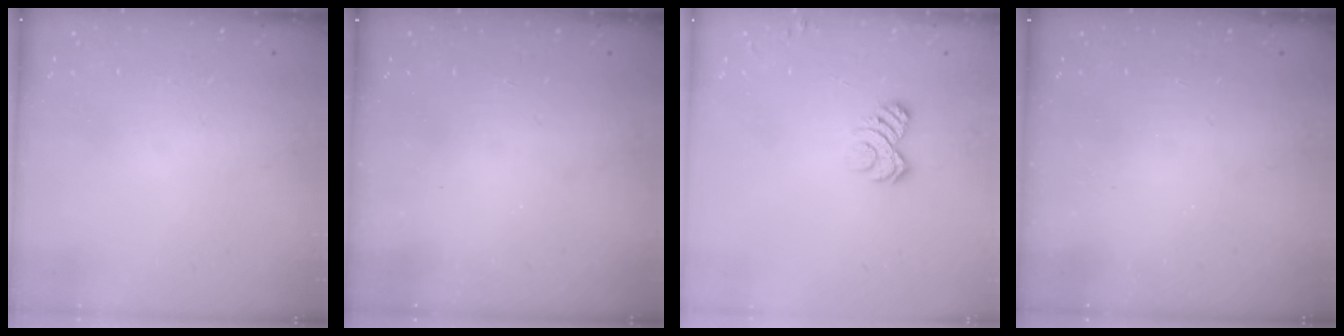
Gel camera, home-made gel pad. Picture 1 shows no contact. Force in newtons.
{"total": 2.4, "press": 2.3, "slide": 0.8}
{"total": 5.1, "press": 5.0, "slide": 1.3}
{"total": 2.3, "press": 2.2, "slide": 0.8}